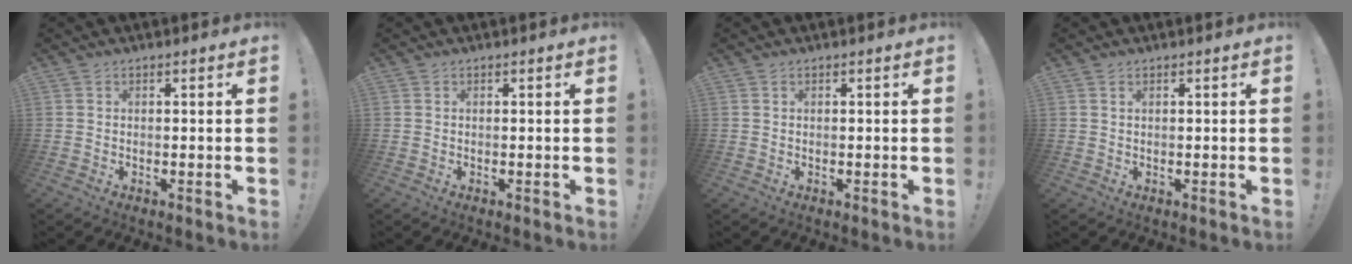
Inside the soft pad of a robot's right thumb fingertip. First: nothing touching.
{"total": 0.0}
{"total": 0.0}
{"total": 0.6, "force": [0.3, 0.2, 0.5], "torque": [-0.006, -0.001, 0.006]}